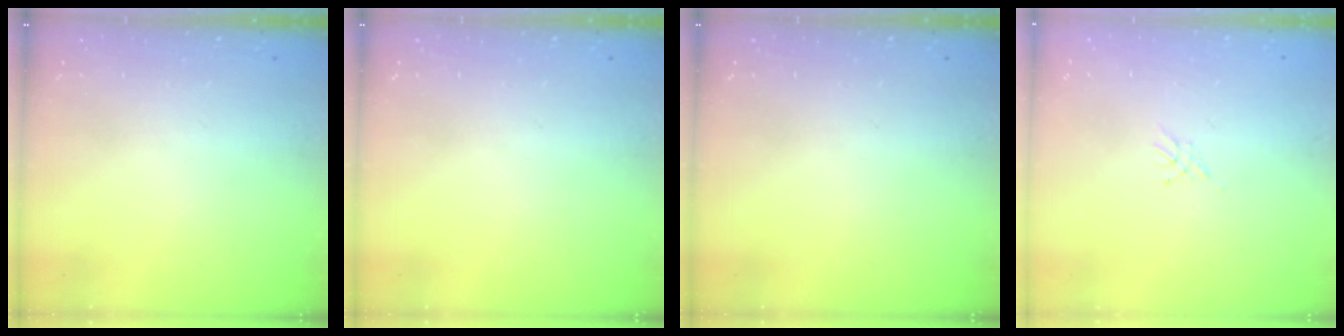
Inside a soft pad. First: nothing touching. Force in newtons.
{"total": 0.0}
{"total": 0.0}
{"total": 2.3, "press": 2.2, "slide": 0.3}